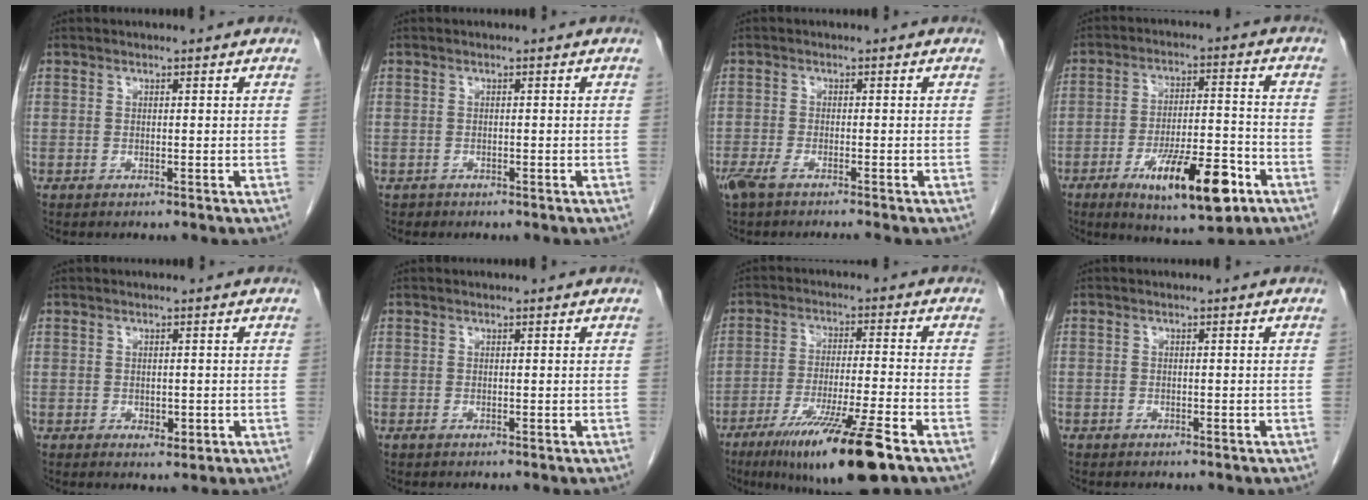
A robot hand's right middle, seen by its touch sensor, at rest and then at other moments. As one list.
[{"total": 0.6, "force": [-0.4, 0.4, 0.0], "torque": [-0.008, 0.002, -0.009]}, {"total": 4.2, "force": [-3.3, 0.3, 2.6], "torque": [-0.045, -0.008, -0.060]}, {"total": 13.6, "force": [-6.8, 3.2, 11.3], "torque": [-0.182, -0.005, -0.102]}, {"total": 2.0, "force": [-0.7, 1.1, 1.5], "torque": [-0.020, 0.000, -0.003]}, {"total": 0.0}, {"total": 14.6, "force": [-8.9, 0.1, 11.6], "torque": [-0.196, -0.040, -0.150]}, {"total": 0.9, "force": [-0.7, 0.6, 0.1], "torque": [-0.004, 0.004, -0.013]}]